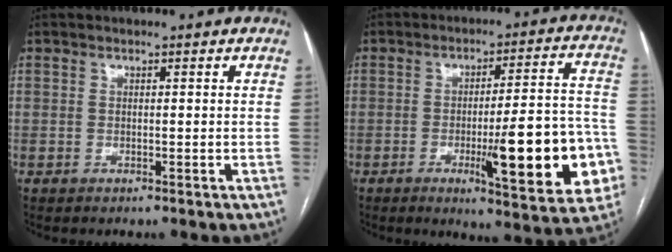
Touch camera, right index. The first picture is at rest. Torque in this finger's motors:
{"motor_torque": [2.10, -0.04, 0.71, 0.18]}